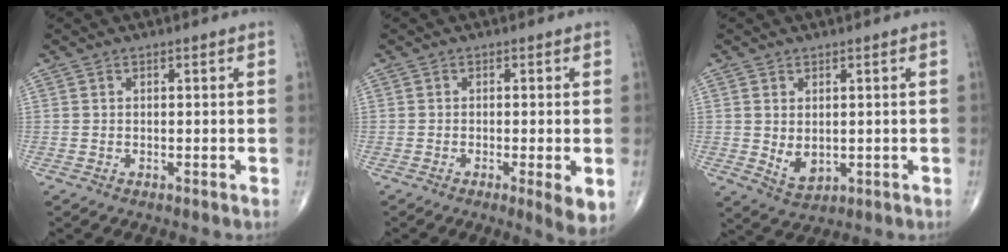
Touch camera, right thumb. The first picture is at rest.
{"total": 4.8, "force": [-1.3, 0.8, 4.6], "torque": [-0.070, -0.014, -0.021]}
{"total": 4.2, "force": [0.2, 2.8, 3.1], "torque": [-0.044, -0.009, 0.017]}